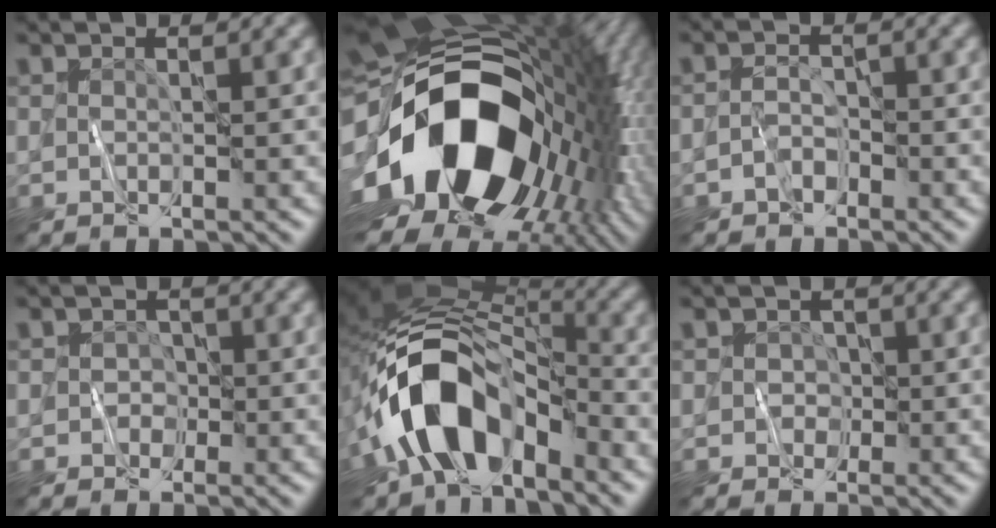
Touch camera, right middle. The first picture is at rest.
{"total": 20.3, "force": [-2.5, 13.3, 15.1], "torque": [-0.301, -0.041, -0.035]}
{"total": 1.4, "force": [-0.9, 0.8, 0.6], "torque": [-0.010, 0.007, -0.022]}
{"total": 1.0, "force": [-0.2, 1.0, 0.2], "torque": [0.009, 0.003, -0.008]}
{"total": 9.8, "force": [-4.9, 5.8, 6.2], "torque": [-0.103, 0.004, -0.093]}
{"total": 1.0, "force": [0.0, 1.0, 0.1], "torque": [0.009, 0.003, -0.004]}